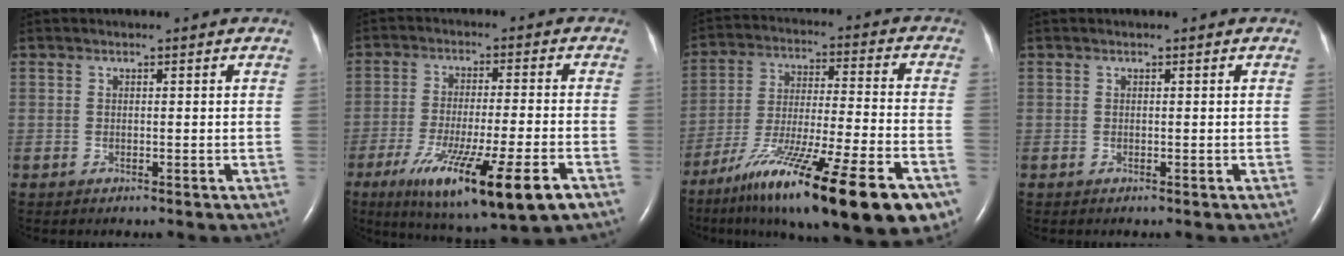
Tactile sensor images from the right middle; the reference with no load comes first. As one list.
[{"total": 17.0, "force": [-8.9, 1.3, 14.4], "torque": [-0.215, -0.049, -0.142]}, {"total": 24.9, "force": [-15.3, 2.7, 19.5], "torque": [-0.265, -0.041, -0.256]}, {"total": 0.0}]